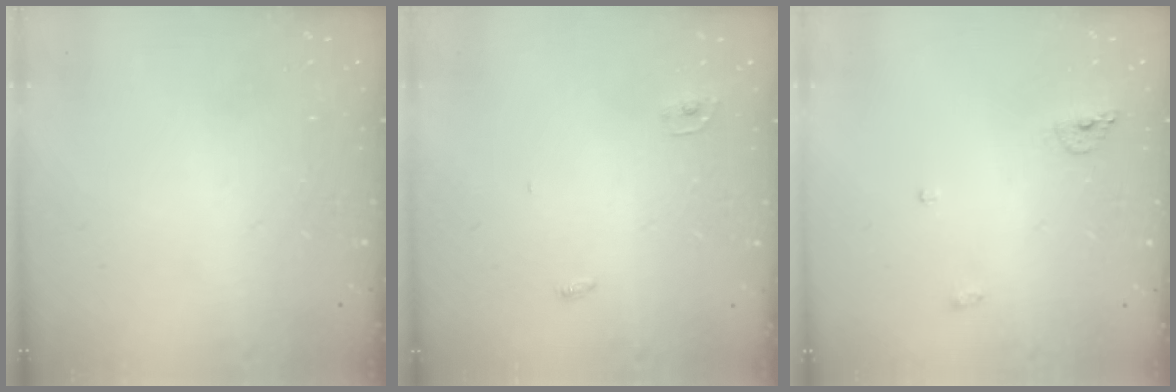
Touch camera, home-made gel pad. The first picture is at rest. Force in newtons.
{"total": 2.4, "press": 2.4, "slide": 0.2}
{"total": 5.6, "press": 5.5, "slide": 0.9}